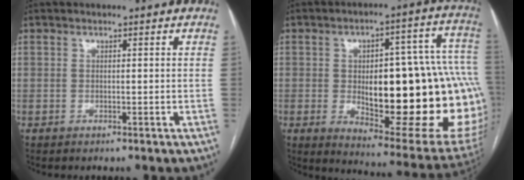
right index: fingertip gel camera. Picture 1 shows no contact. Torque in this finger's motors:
{"motor_torque": [2.14, 0.00, 1.05, 0.15]}